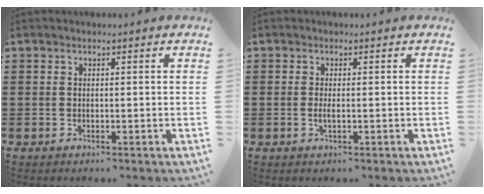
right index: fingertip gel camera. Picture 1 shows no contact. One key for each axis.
{"total": 1.2, "fx": -0.2, "fy": 0.3, "fz": 1.2, "tx": -0.022, "ty": 0.000, "tz": -0.004}